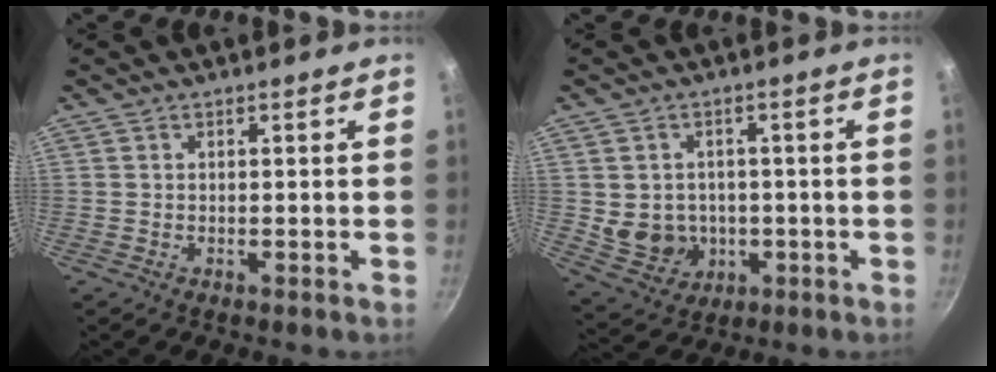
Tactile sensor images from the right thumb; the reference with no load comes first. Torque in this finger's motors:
{"motor_torque": [0.67, 0.54, -0.18, 0.04, 0.03]}